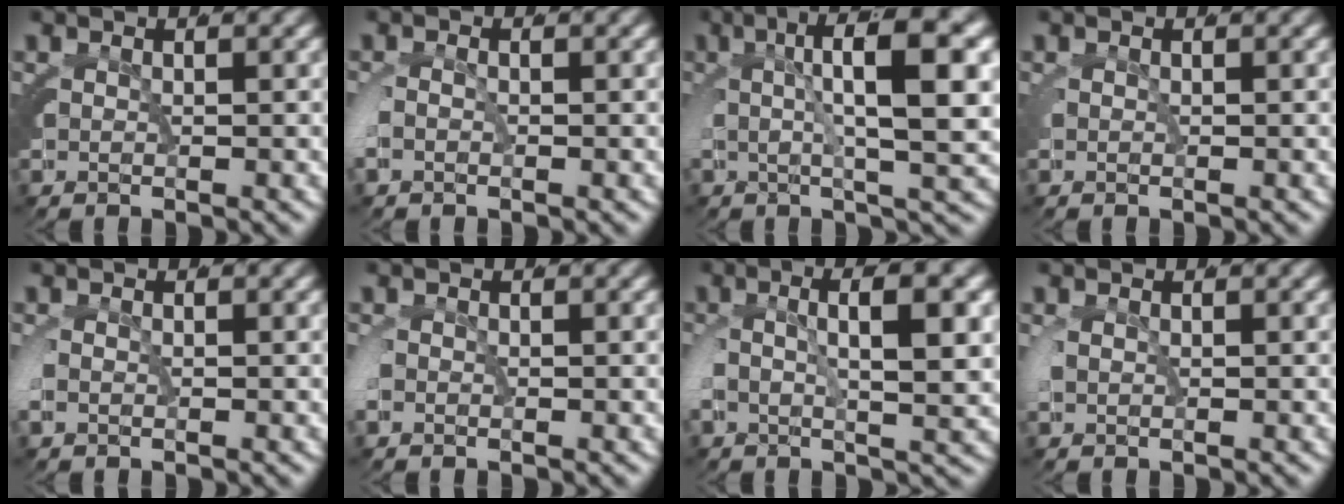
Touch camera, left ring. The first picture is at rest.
{"total": 1.6, "force": [-1.0, 1.2, 0.6], "torque": [-0.028, -0.008, -0.016]}
{"total": 7.2, "force": [1.8, 1.7, 6.7], "torque": [-0.098, 0.015, 0.026]}
{"total": 0.0}
{"total": 1.2, "force": [-0.8, 0.8, 0.3], "torque": [-0.023, -0.008, -0.010]}
{"total": 1.4, "force": [-0.7, 1.2, 0.3], "torque": [-0.024, -0.008, -0.010]}
{"total": 4.1, "force": [0.5, 1.1, 3.9], "torque": [-0.066, 0.006, 0.008]}
{"total": 0.7, "force": [-0.4, 0.6, 0.1], "torque": [-0.017, -0.007, -0.003]}